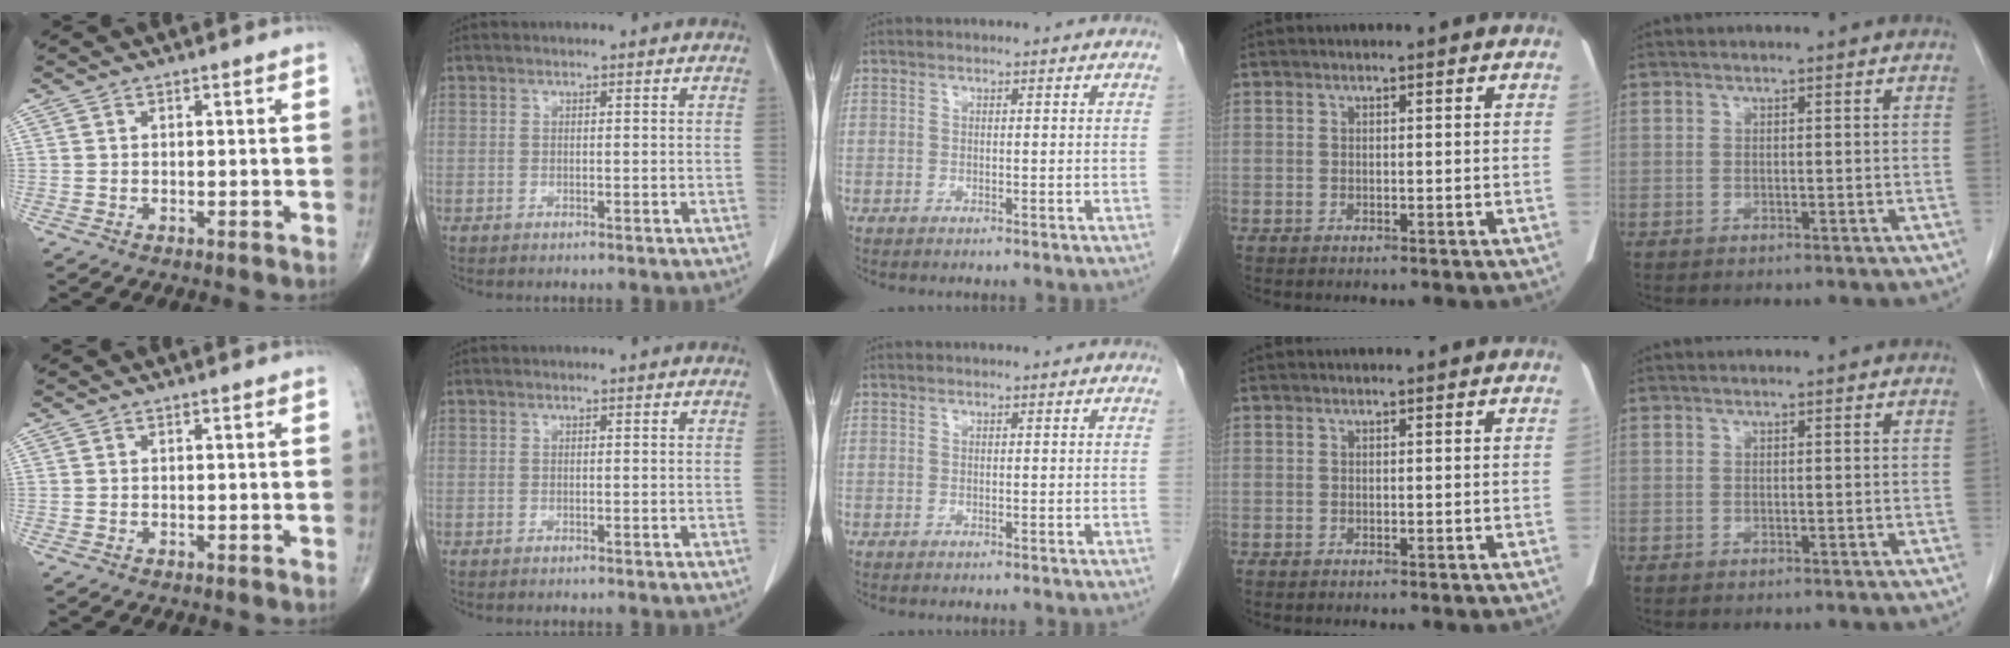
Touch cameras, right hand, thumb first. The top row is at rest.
{}